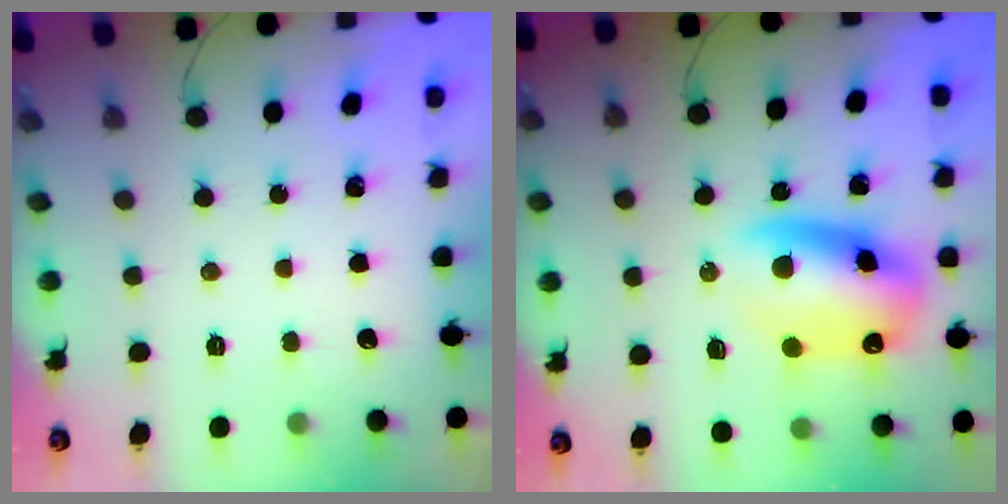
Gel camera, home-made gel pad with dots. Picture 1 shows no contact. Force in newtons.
{"total": 14.0, "press": 13.6, "slide": 3.4}